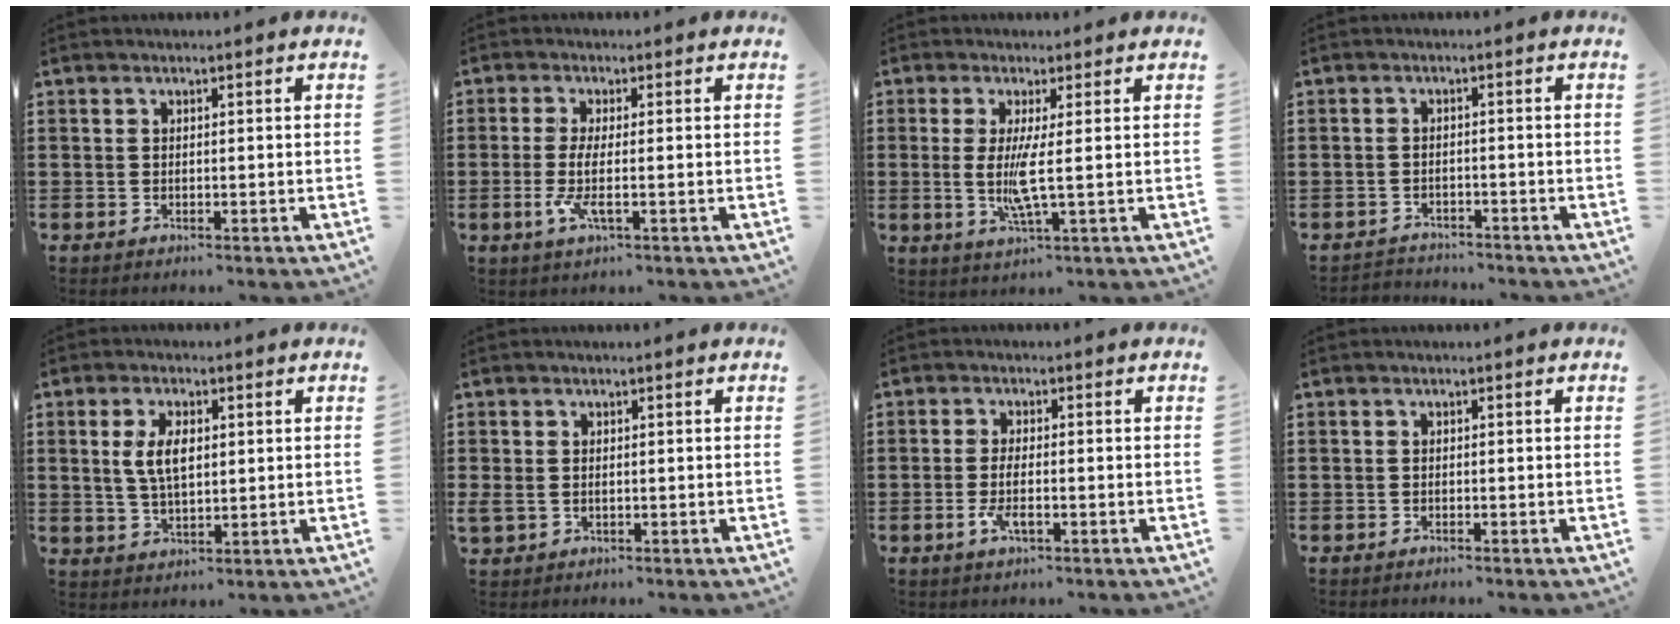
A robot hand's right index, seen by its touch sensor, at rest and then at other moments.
{"total": 4.1, "force": [-0.9, 0.5, 4.0], "torque": [-0.100, -0.015, -0.026]}
{"total": 5.0, "force": [0.3, -0.1, 5.0], "torque": [-0.102, -0.015, 0.000]}
{"total": 2.2, "force": [-2.1, 0.2, -0.3], "torque": [-0.001, 0.001, -0.049]}
{"total": 5.7, "force": [1.0, 2.7, 5.0], "torque": [-0.094, 0.007, 0.013]}
{"total": 1.1, "force": [-0.1, 0.9, 0.6], "torque": [-0.016, 0.005, -0.003]}
{"total": 3.3, "force": [-1.2, 0.8, 2.9], "torque": [-0.064, -0.004, -0.027]}
{"total": 0.6, "force": [-0.5, -0.1, 0.1], "torque": [-0.004, -0.004, -0.010]}